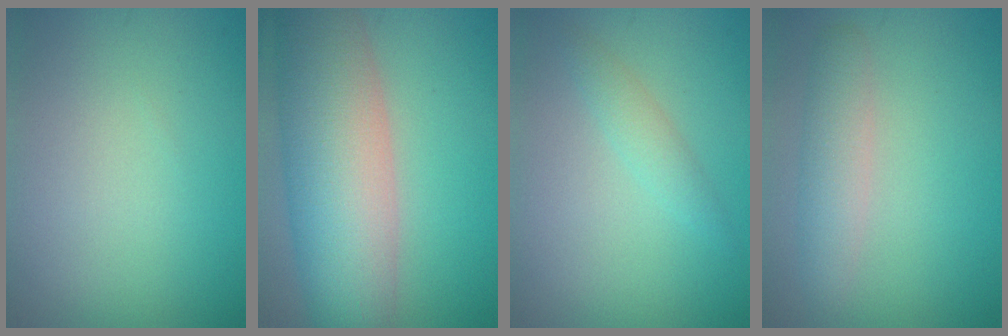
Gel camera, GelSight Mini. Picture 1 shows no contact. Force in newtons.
{"total": 10.7, "press": 10.7, "slide": 0.7}
{"total": 1.5, "press": 1.5, "slide": 0.1}
{"total": 2.7, "press": 2.7, "slide": 0.1}